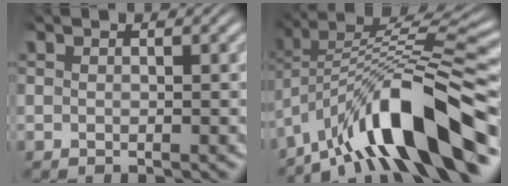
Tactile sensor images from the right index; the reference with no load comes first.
{"total": 9.5, "force": [-4.2, 3.3, 7.9], "torque": [-0.133, -0.008, -0.056]}